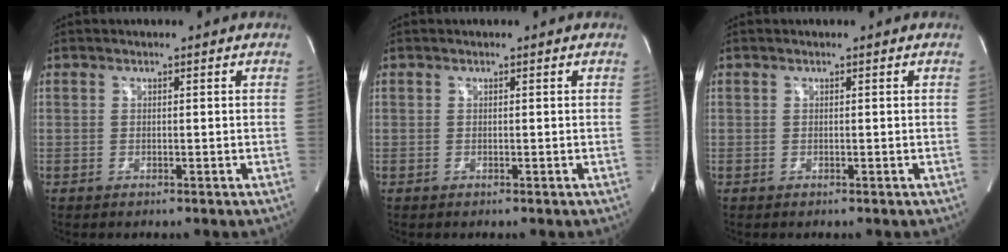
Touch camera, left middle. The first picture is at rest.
{"total": 0.0}
{"total": 0.0}